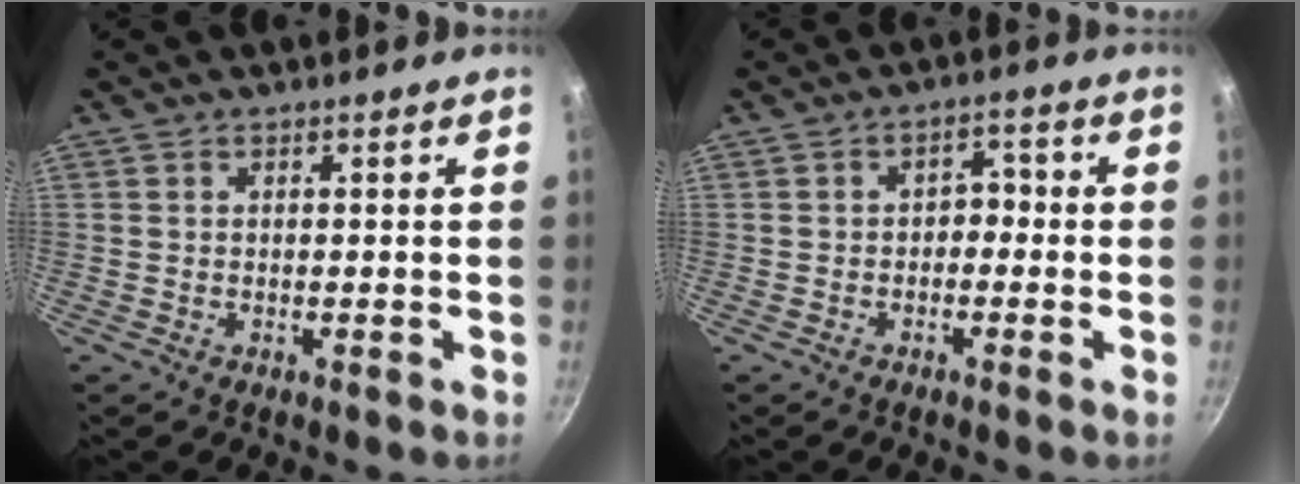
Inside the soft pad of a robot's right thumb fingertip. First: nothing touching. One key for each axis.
{"total": 3.1, "fx": -0.7, "fy": 2.3, "fz": 2.0, "tx": -0.002, "ty": 0.014, "tz": -0.017}